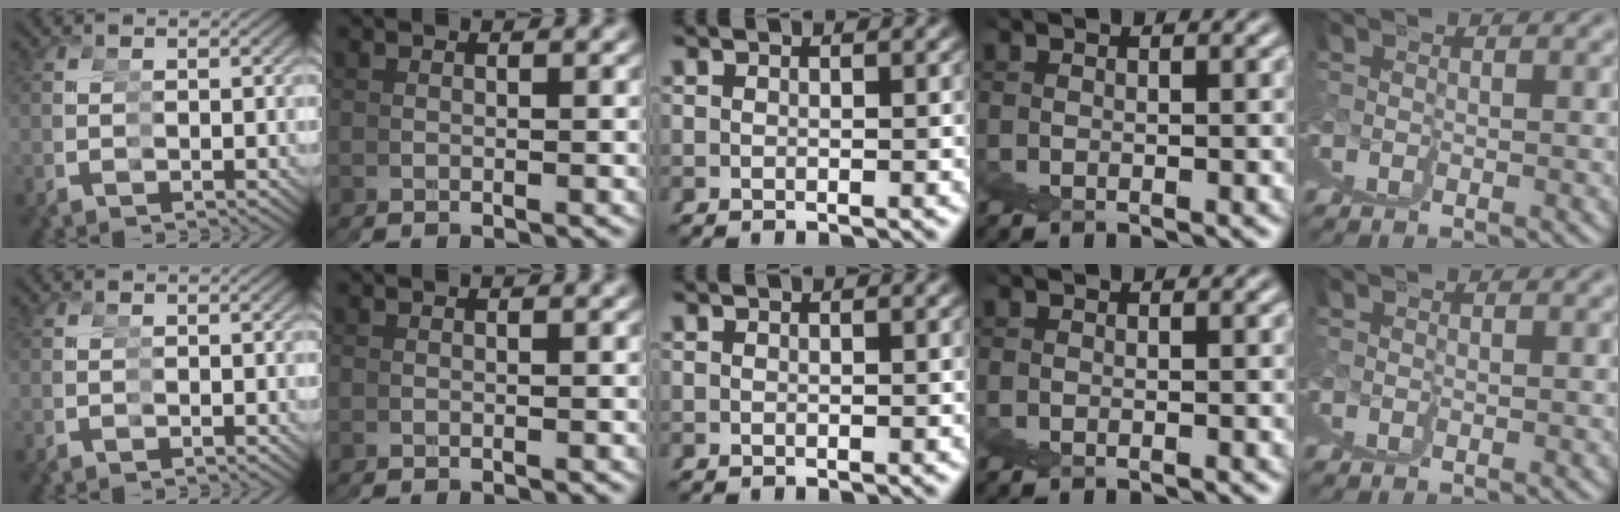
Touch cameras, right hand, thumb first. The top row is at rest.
{}